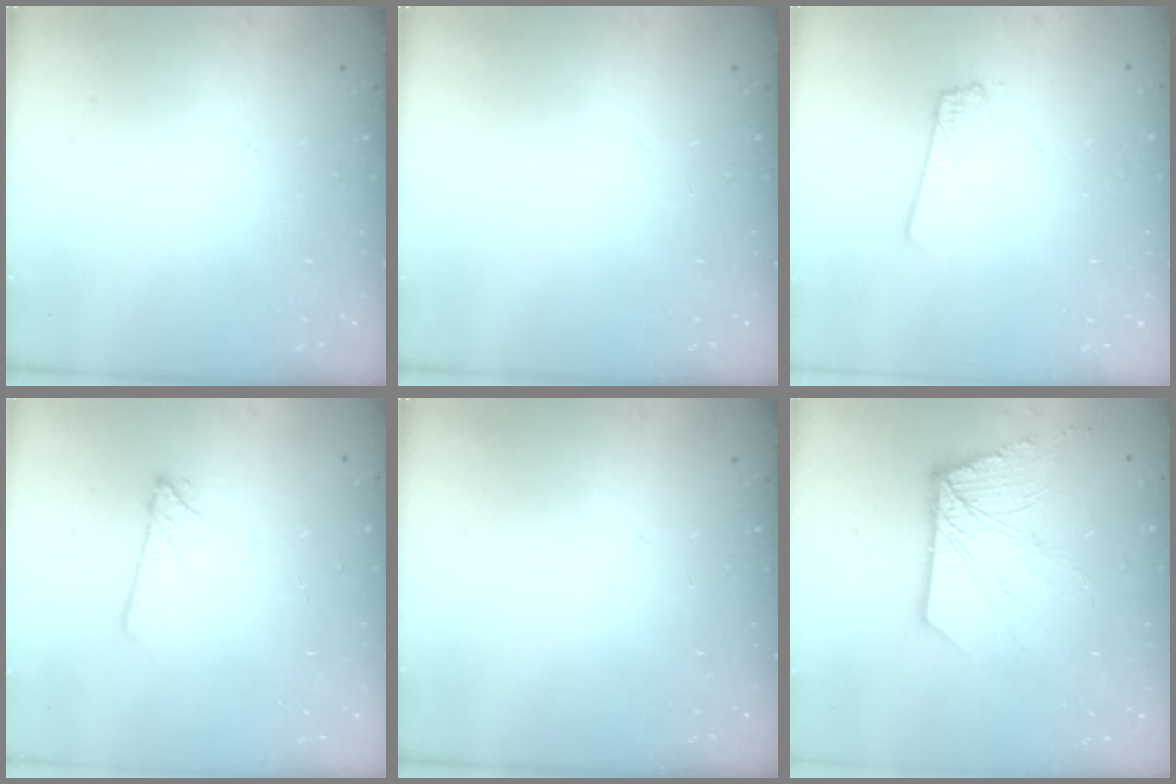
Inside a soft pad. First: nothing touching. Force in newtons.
{"total": 0.0}
{"total": 1.8, "press": 1.8, "slide": 0.1}
{"total": 3.8, "press": 3.7, "slide": 0.6}
{"total": 0.0}
{"total": 12.9, "press": 12.8, "slide": 1.4}